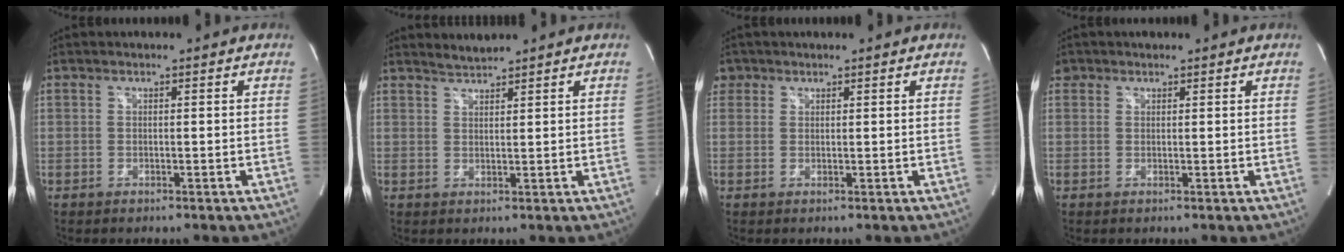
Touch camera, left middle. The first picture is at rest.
{"total": 1.9, "force": [1.9, -0.1, -0.2], "torque": [-0.003, 0.004, 0.041]}
{"total": 2.6, "force": [1.3, 2.2, 0.2], "torque": [0.004, 0.012, 0.023]}
{"total": 1.6, "force": [0.9, 1.4, 0.0], "torque": [0.009, 0.008, 0.012]}